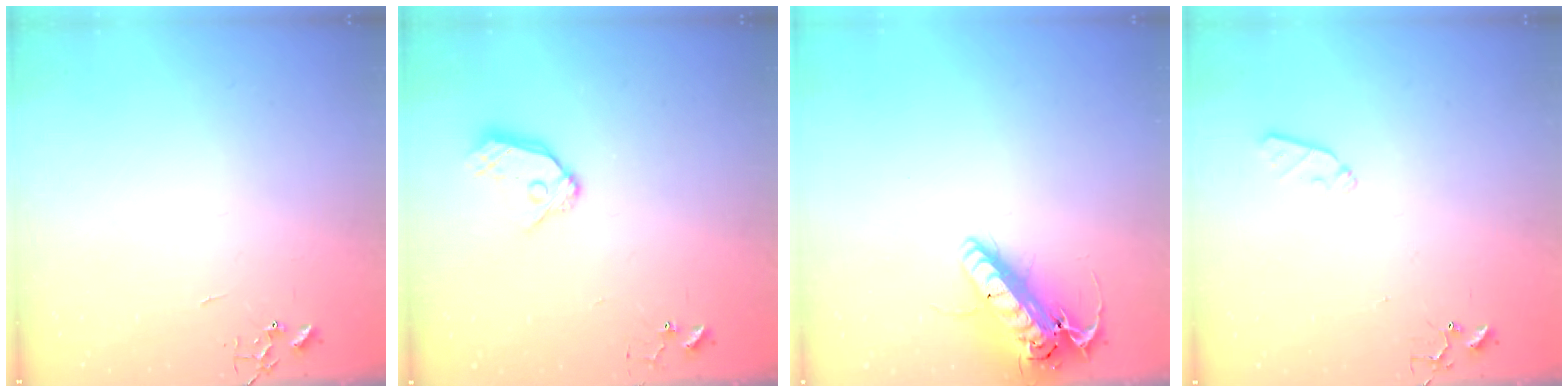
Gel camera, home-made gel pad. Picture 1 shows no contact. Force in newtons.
{"total": 11.0, "press": 10.9, "slide": 1.1}
{"total": 18.3, "press": 18.0, "slide": 3.3}
{"total": 5.2, "press": 5.1, "slide": 0.7}